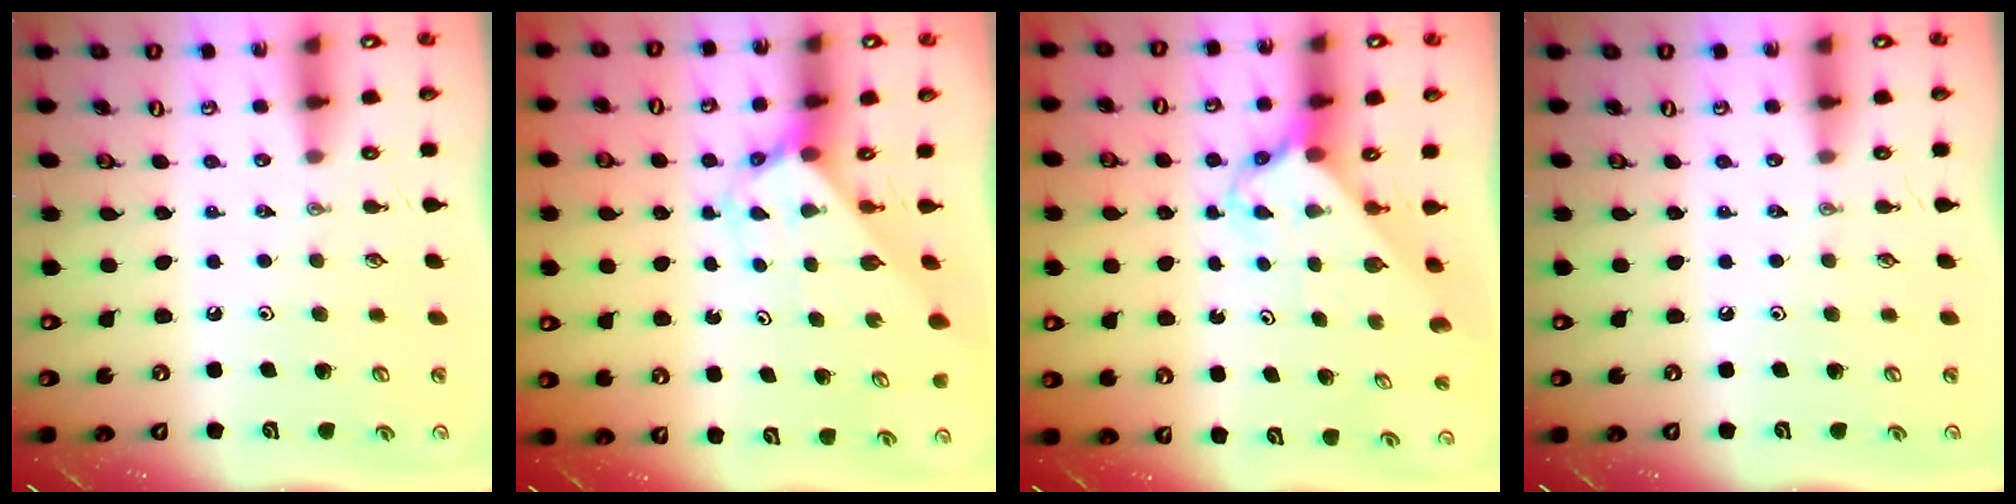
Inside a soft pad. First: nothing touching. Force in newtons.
{"total": 2.7, "press": 2.7, "slide": 0.2}
{"total": 2.7, "press": 2.7, "slide": 0.2}
{"total": 0.0}